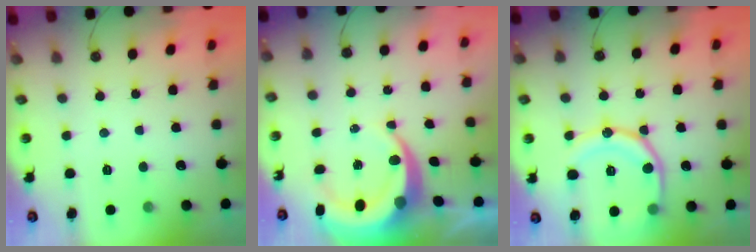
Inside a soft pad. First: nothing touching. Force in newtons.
{"total": 9.1, "press": 9.1, "slide": 1.1}
{"total": 18.2, "press": 18.0, "slide": 2.0}